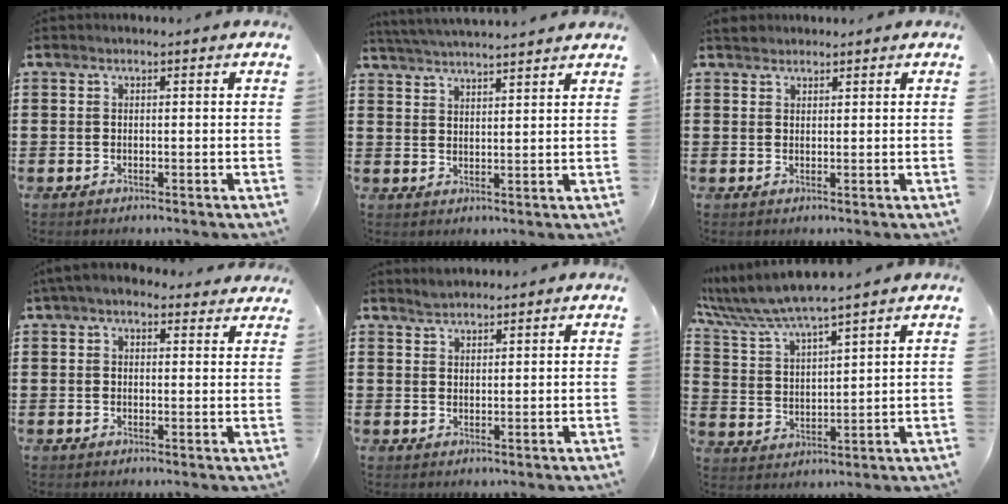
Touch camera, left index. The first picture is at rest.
{"total": 3.8, "force": [3.7, -0.7, 0.3], "torque": [-0.020, -0.016, 0.066]}
{"total": 1.5, "force": [1.4, 0.6, 0.0], "torque": [-0.005, 0.004, 0.029]}
{"total": 3.6, "force": [2.9, 1.4, 1.6], "torque": [-0.039, 0.000, 0.054]}
{"total": 1.8, "force": [1.7, 0.4, 0.0], "torque": [-0.004, 0.001, 0.035]}
{"total": 6.3, "force": [5.6, -0.1, 2.8], "torque": [-0.078, -0.029, 0.097]}